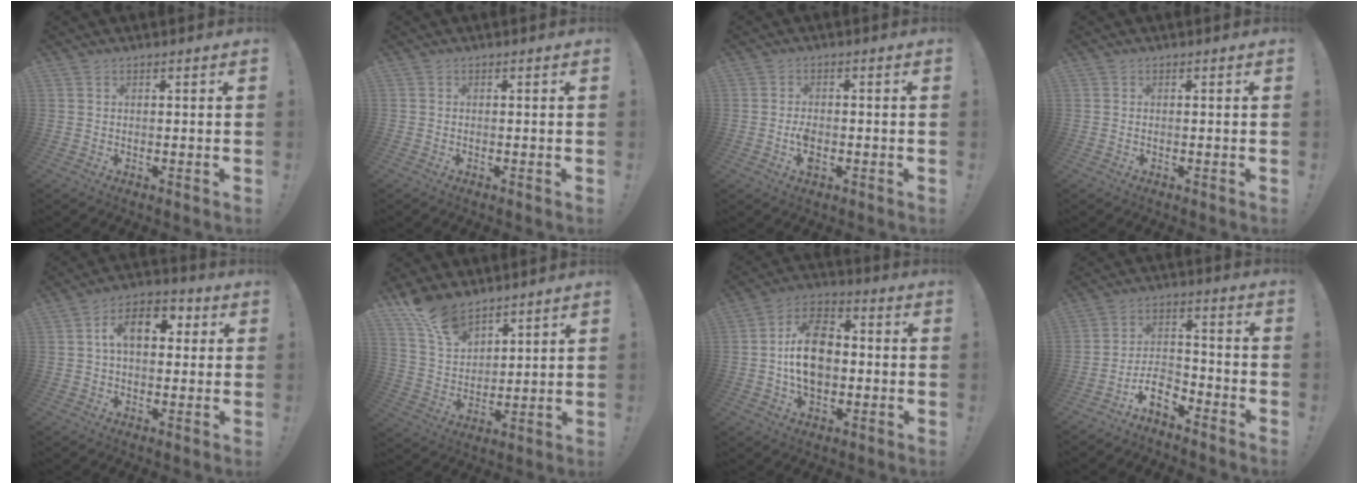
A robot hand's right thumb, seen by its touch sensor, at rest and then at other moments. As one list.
[{"total": 0.7, "force": [-0.2, -0.2, 0.6], "torque": [-0.014, 0.002, -0.003]}, {"total": 3.5, "force": [-1.3, 1.9, 2.6], "torque": [-0.044, 0.003, -0.024]}, {"total": 0.0}, {"total": 11.0, "force": [2.4, 6.6, 8.4], "torque": [-0.127, 0.013, 0.040]}, {"total": 12.1, "force": [9.6, 5.9, 4.5], "torque": [-0.084, -0.058, 0.185]}, {"total": 15.0, "force": [-1.1, 10.5, 10.7], "torque": [-0.184, 0.016, -0.022]}, {"total": 9.3, "force": [-7.4, 4.0, 3.7], "torque": [-0.060, 0.045, -0.136]}]